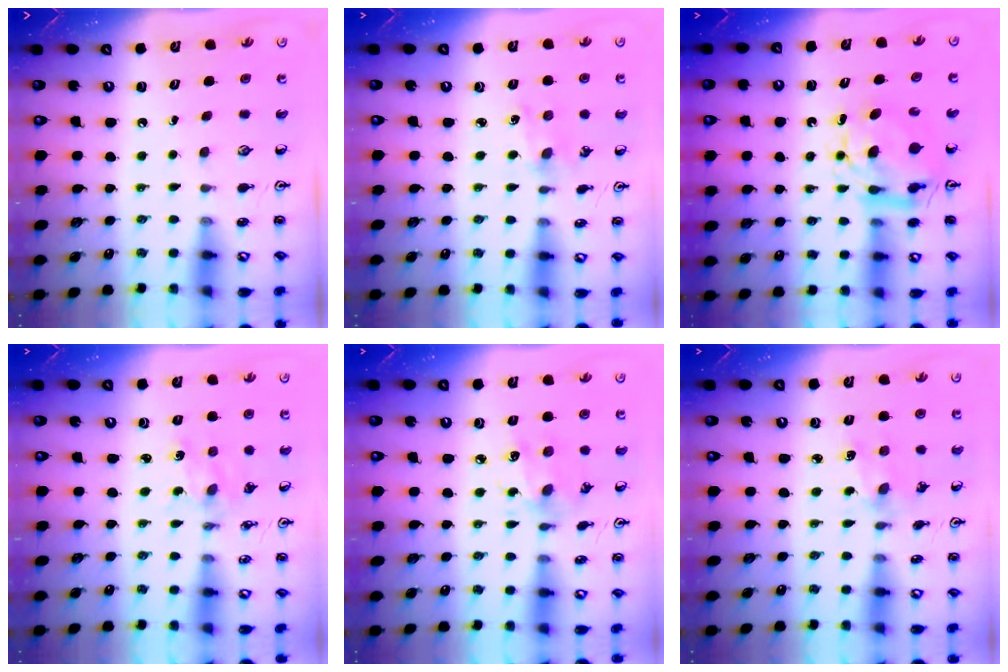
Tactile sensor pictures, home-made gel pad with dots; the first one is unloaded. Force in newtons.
{"total": 0.7, "press": 0.7, "slide": 0.2}
{"total": 8.4, "press": 8.4, "slide": 0.9}
{"total": 0.7, "press": 0.7, "slide": 0.1}
{"total": 8.7, "press": 8.7, "slide": 0.6}
{"total": 2.7, "press": 2.6, "slide": 0.4}